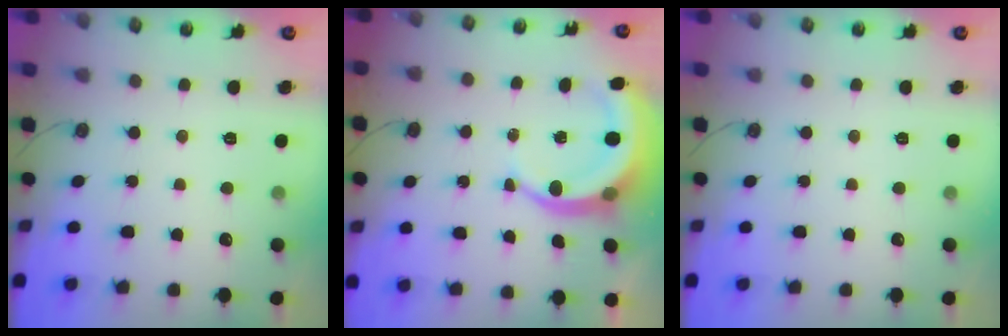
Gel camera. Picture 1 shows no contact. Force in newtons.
{"total": 7.9, "press": 7.8, "slide": 1.0}
{"total": 0.0}